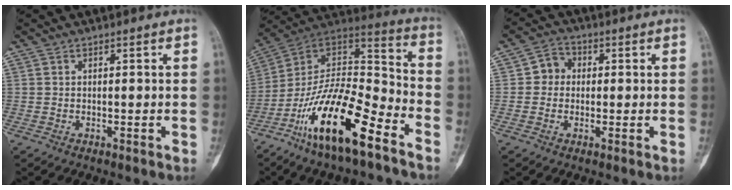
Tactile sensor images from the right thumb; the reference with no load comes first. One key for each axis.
{"total": 21.5, "fx": -12.4, "fy": 6.5, "fz": 16.3, "tx": -0.311, "ty": 0.077, "tz": -0.222}
{"total": 4.4, "fx": 0.2, "fy": 4.0, "fz": 1.8, "tx": -0.007, "ty": 0.010, "tz": -0.007}